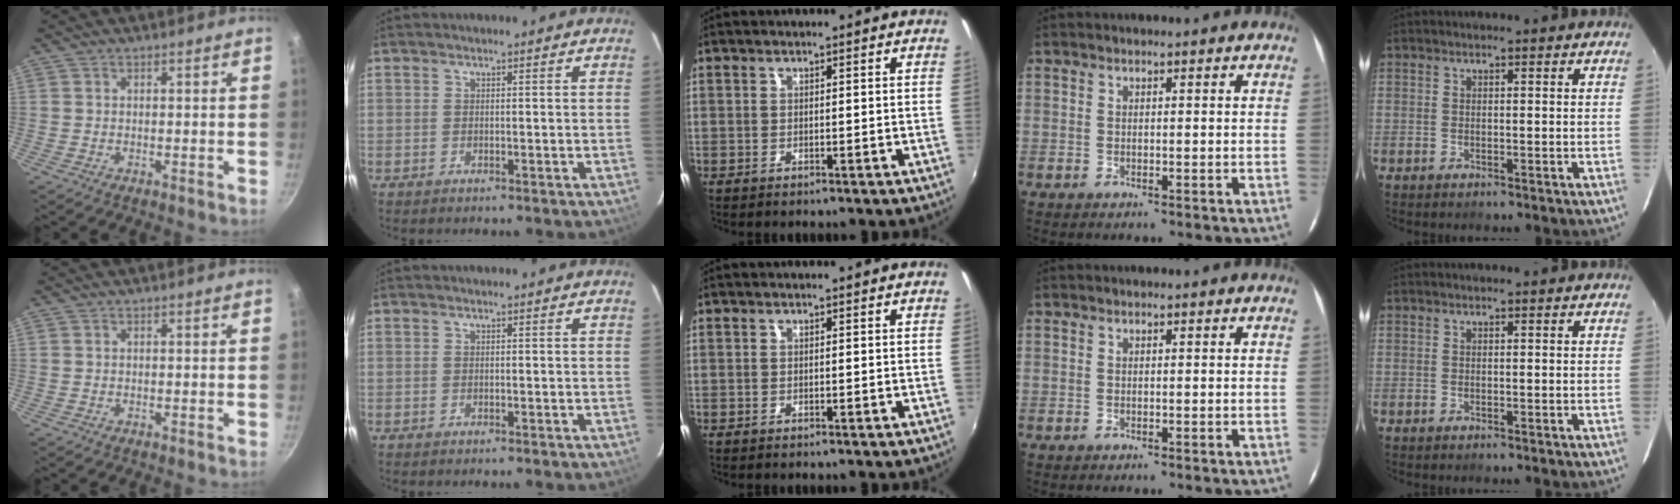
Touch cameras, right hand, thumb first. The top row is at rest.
{}